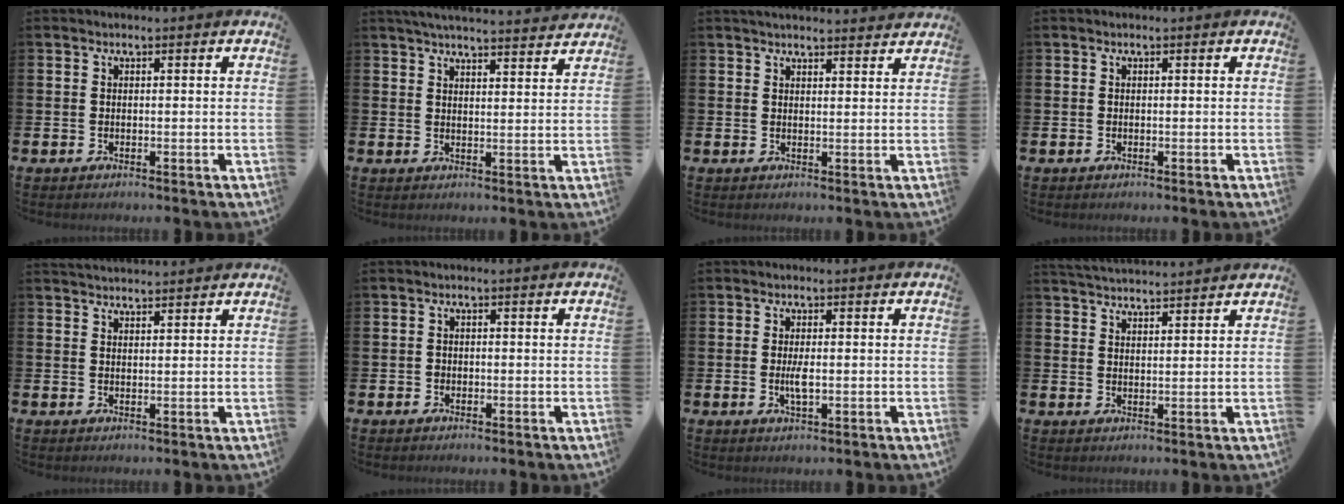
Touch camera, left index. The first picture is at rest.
{"total": 4.5, "force": [4.4, -0.1, 0.8], "torque": [-0.019, -0.026, 0.078]}
{"total": 2.8, "force": [2.8, 0.3, 0.3], "torque": [0.002, -0.017, 0.047]}
{"total": 0.0}
{"total": 2.6, "force": [2.6, 0.2, 0.2], "torque": [-0.003, -0.013, 0.046]}
{"total": 0.8, "force": [-0.4, 0.7, 0.2], "torque": [0.002, 0.001, -0.010]}
{"total": 2.3, "force": [-0.1, 0.7, 2.2], "torque": [-0.034, -0.004, -0.004]}
{"total": 3.6, "force": [3.6, -0.1, 0.1], "torque": [-0.013, -0.018, 0.066]}